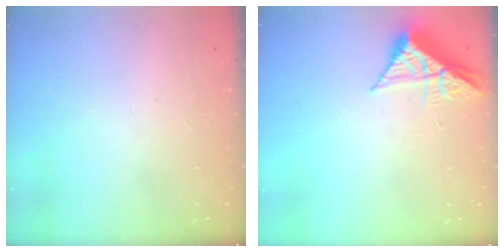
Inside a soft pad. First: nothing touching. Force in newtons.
{"total": 7.0, "press": 7.0, "slide": 0.3}